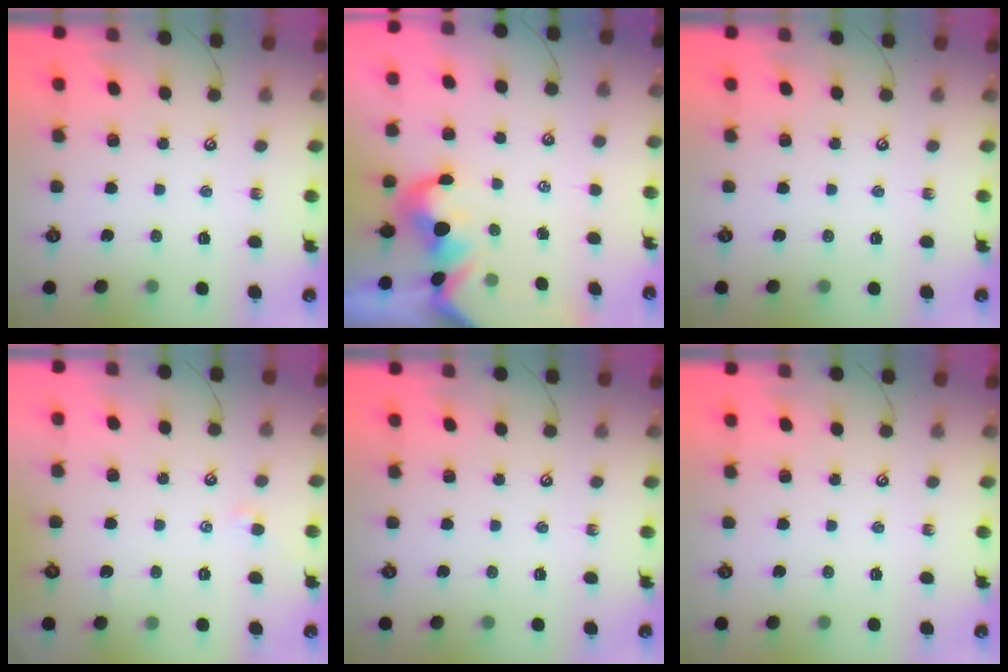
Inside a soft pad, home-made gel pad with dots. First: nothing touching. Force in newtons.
{"total": 3.0, "press": 2.8, "slide": 1.0}
{"total": 0.0}
{"total": 1.6, "press": 1.5, "slide": 0.3}
{"total": 0.0}
{"total": 0.0}